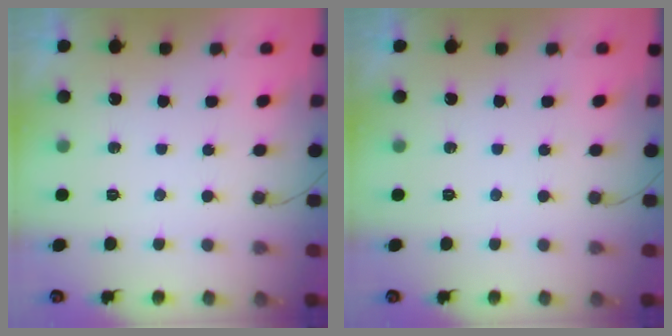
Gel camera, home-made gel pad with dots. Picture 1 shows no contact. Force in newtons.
{"total": 0.0}